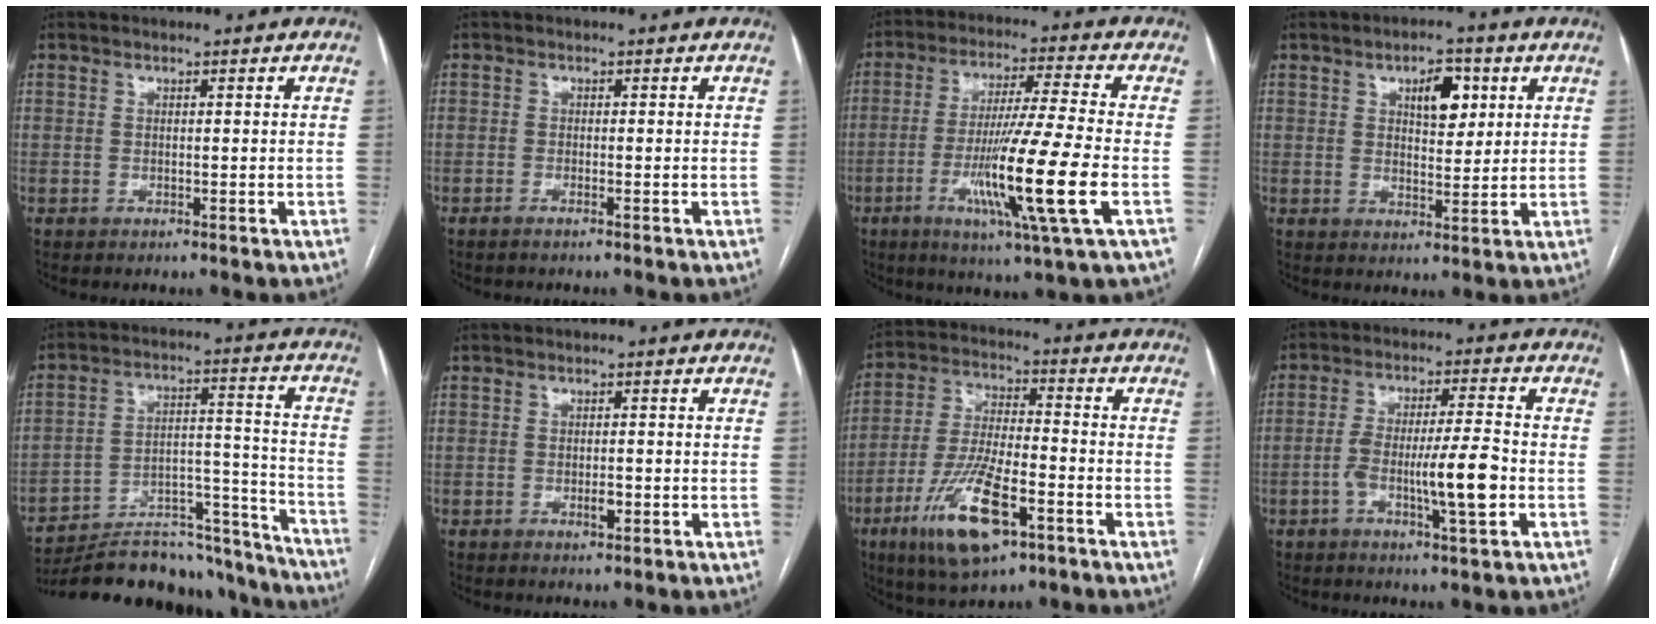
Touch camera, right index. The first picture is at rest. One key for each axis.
{"total": 0.9, "fx": -0.7, "fy": -0.1, "fz": 0.5, "tx": -0.011, "ty": 0.000, "tz": -0.013}
{"total": 15.5, "fx": -4.4, "fy": -1.3, "fz": 14.8, "tx": -0.279, "ty": -0.026, "tz": -0.083}
{"total": 5.9, "fx": 2.4, "fy": 2.7, "fz": 4.7, "tx": -0.073, "ty": 0.007, "tz": 0.039}
{"total": 25.6, "fx": -23.8, "fy": 5.2, "fz": 7.6, "tx": -0.093, "ty": 0.024, "tz": -0.346}
{"total": 1.7, "fx": -0.6, "fy": 0.6, "fz": 1.5, "tx": -0.026, "ty": -0.002, "tz": -0.007}
{"total": 14.5, "fx": -7.1, "fy": 3.7, "fz": 12.2, "tx": -0.246, "ty": -0.016, "tz": -0.122}
{"total": 9.6, "fx": -2.7, "fy": 0.7, "fz": 9.2, "tx": -0.165, "ty": 0.005, "tz": -0.046}